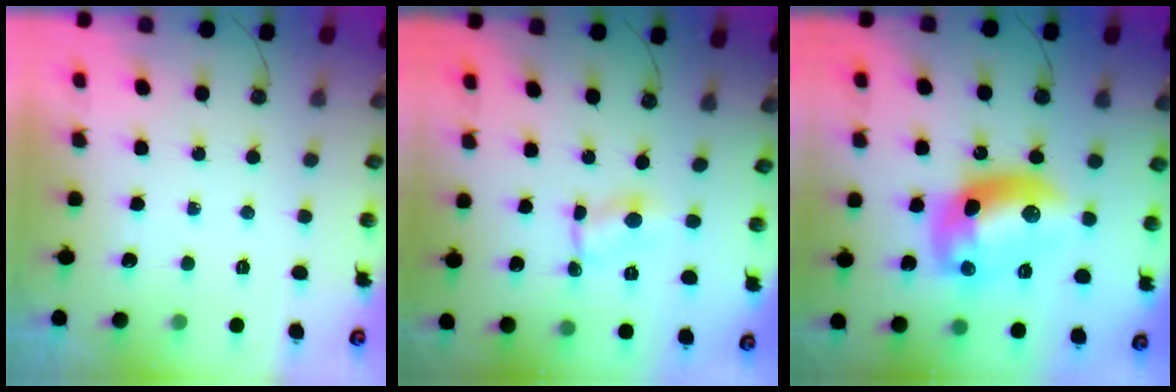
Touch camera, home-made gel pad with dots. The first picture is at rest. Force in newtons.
{"total": 1.3, "press": 1.3, "slide": 0.2}
{"total": 14.0, "press": 14.0, "slide": 0.8}